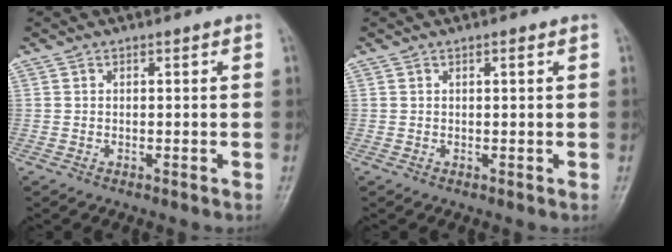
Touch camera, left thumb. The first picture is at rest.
{"total": 0.5, "force": [0.2, 0.2, 0.4], "torque": [-0.002, 0.003, 0.002]}